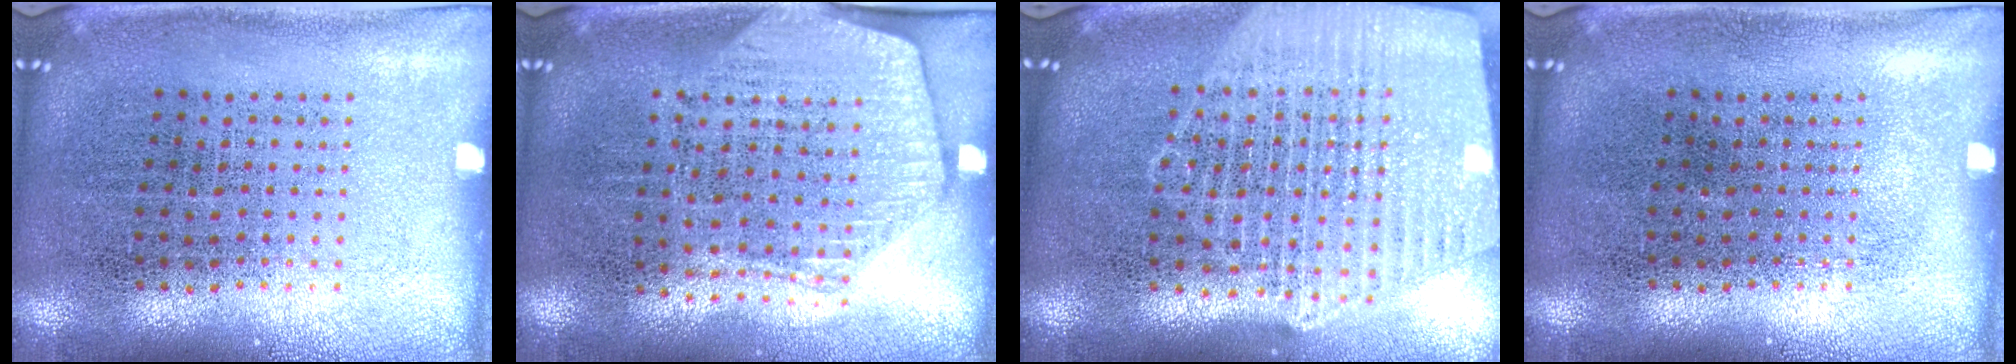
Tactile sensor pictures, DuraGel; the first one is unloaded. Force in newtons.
{"total": 1.7, "press": 1.5, "slide": 0.8}
{"total": 2.4, "press": 2.1, "slide": 1.2}
{"total": 0.0}